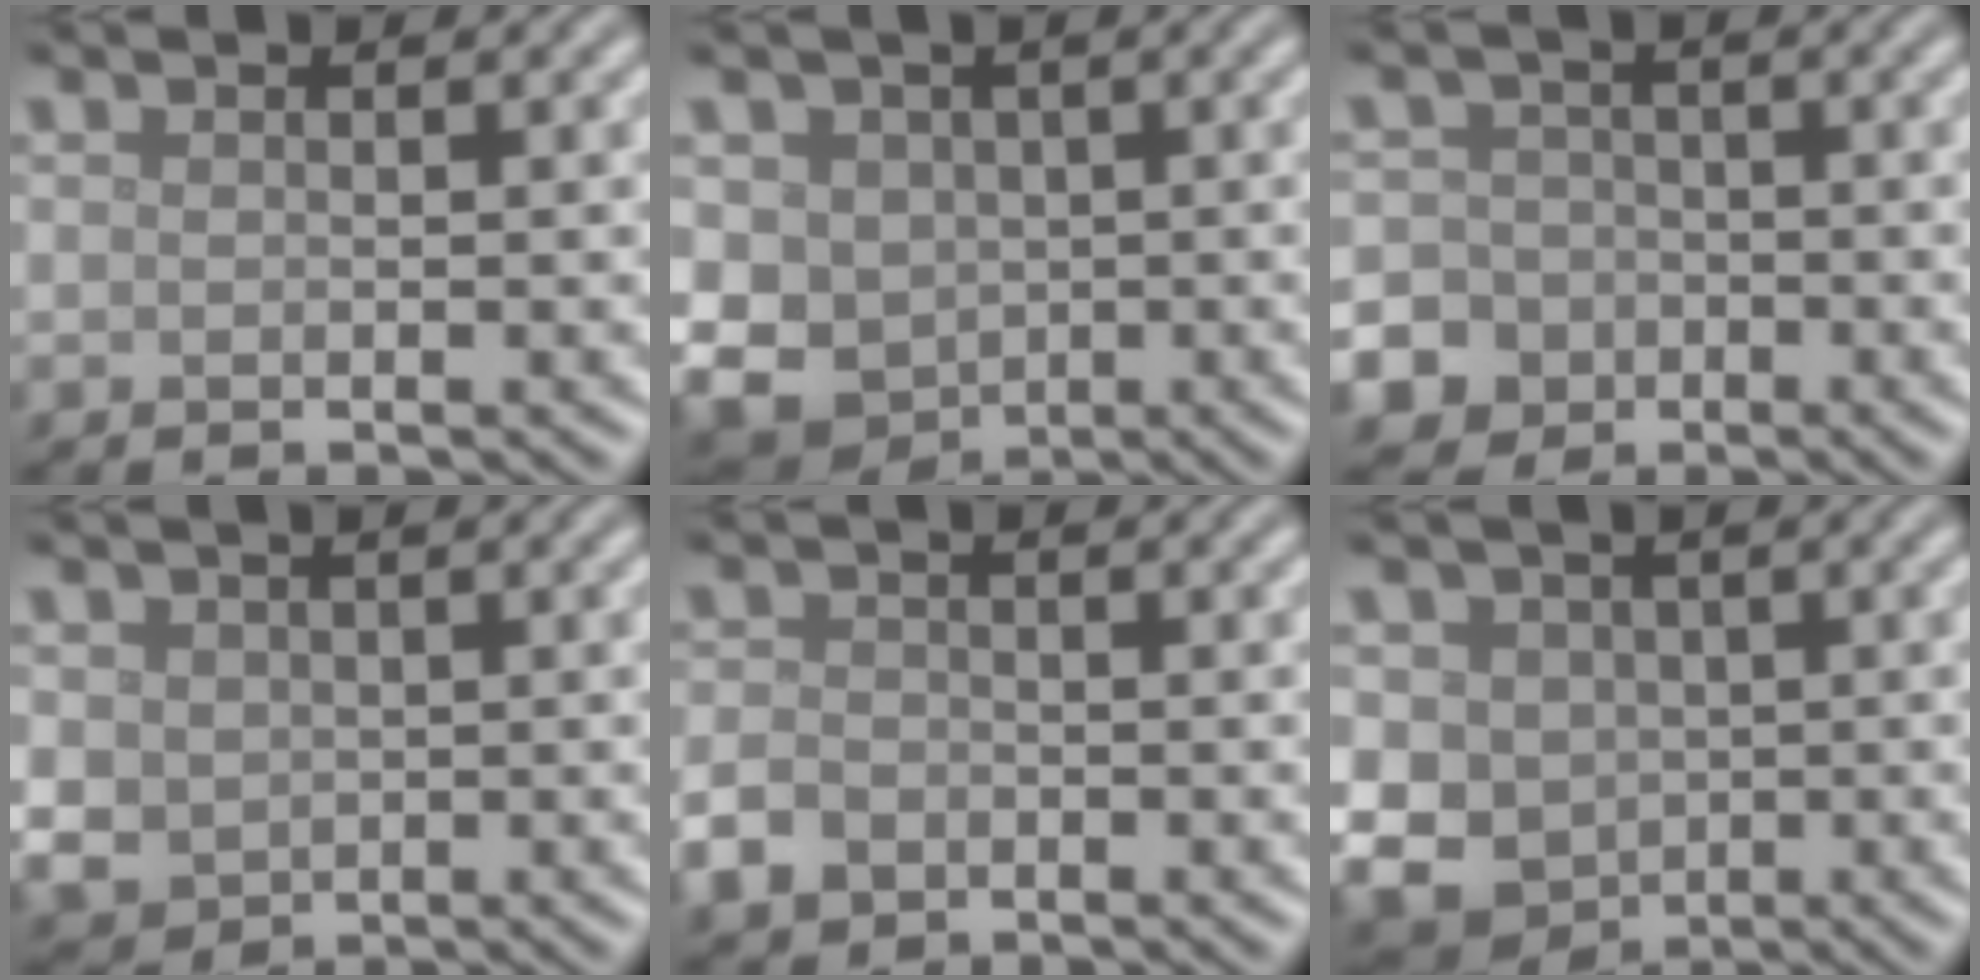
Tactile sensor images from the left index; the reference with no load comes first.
{"total": 7.9, "force": [-0.7, 6.9, 3.8], "torque": [-0.067, -0.002, -0.030]}
{"total": 10.2, "force": [-4.9, 8.7, 1.9], "torque": [-0.049, -0.028, -0.114]}
{"total": 2.9, "force": [0.3, 2.6, 1.2], "torque": [-0.033, -0.008, 0.011]}
{"total": 2.4, "force": [-1.3, 1.8, 1.0], "torque": [-0.021, -0.003, -0.032]}
{"total": 8.9, "force": [-0.8, 7.8, 4.1], "torque": [-0.072, 0.003, -0.041]}